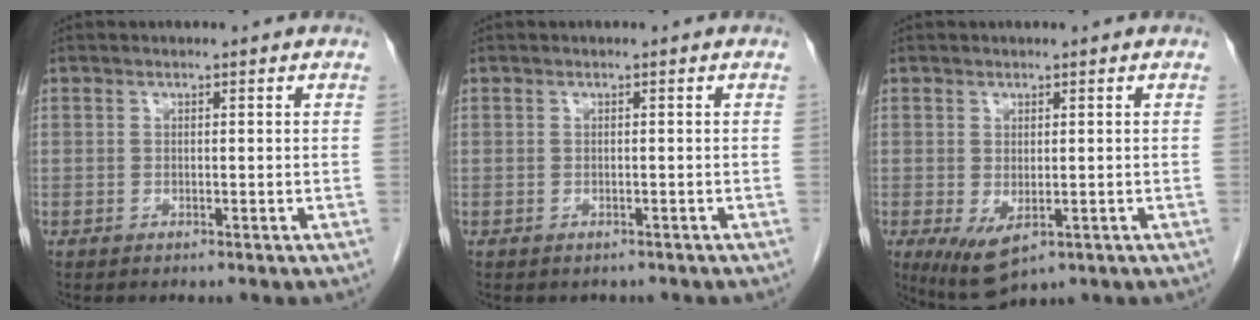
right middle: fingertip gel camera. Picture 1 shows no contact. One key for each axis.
{"total": 1.1, "fx": -0.9, "fy": 0.6, "fz": 0.1, "tx": -0.005, "ty": 0.000, "tz": -0.012}
{"total": 5.5, "fx": -1.8, "fy": 2.5, "fz": 4.6, "tx": -0.077, "ty": -0.019, "tz": -0.014}